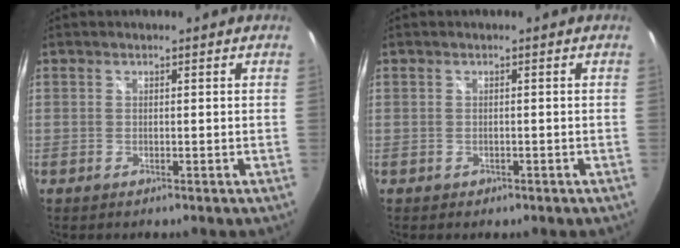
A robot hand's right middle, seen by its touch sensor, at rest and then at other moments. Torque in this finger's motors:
{"motor_torque": [-0.39, -0.14, 0.00, 0.00]}